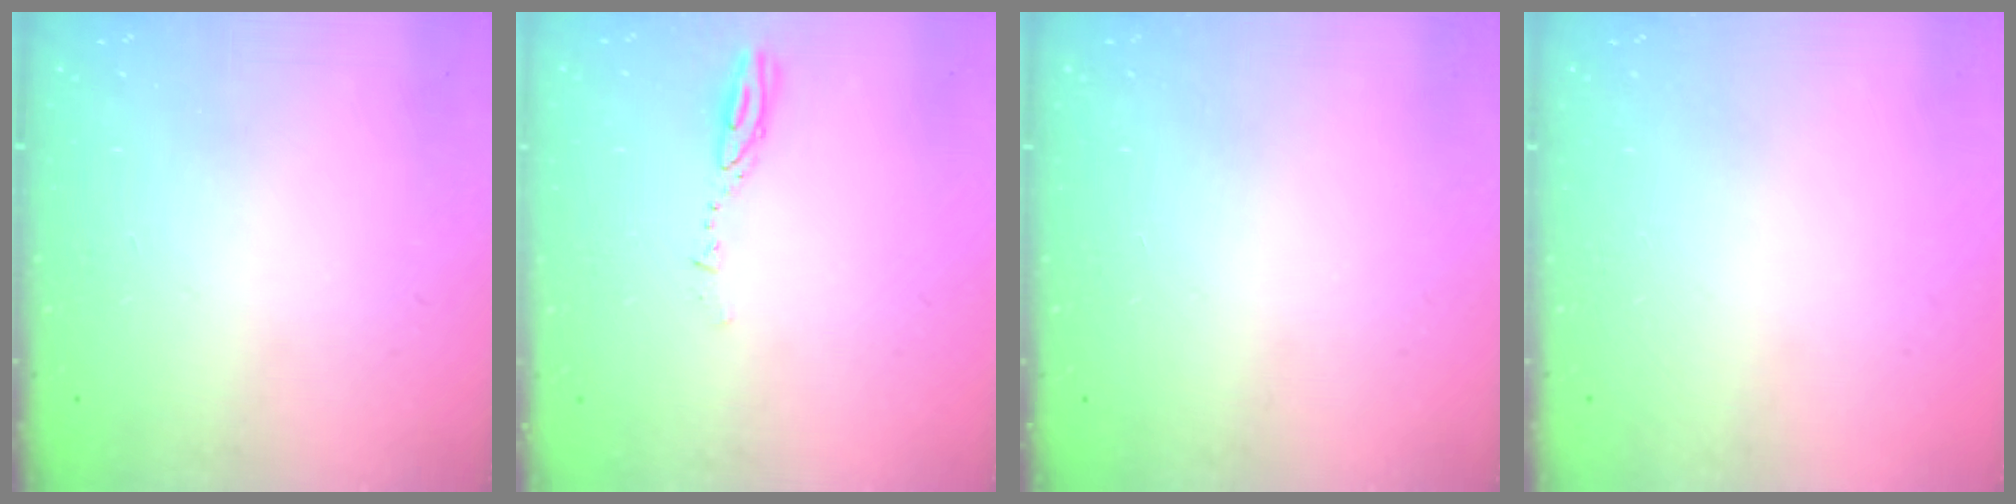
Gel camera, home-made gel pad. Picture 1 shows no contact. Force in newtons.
{"total": 3.1, "press": 3.1, "slide": 0.4}
{"total": 0.0}
{"total": 0.0}